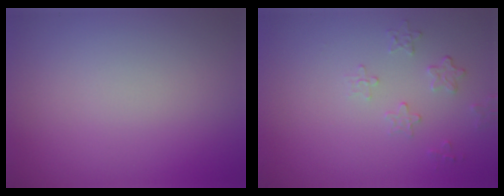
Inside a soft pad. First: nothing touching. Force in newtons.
{"total": 1.6, "press": 0.9, "slide": 1.4}